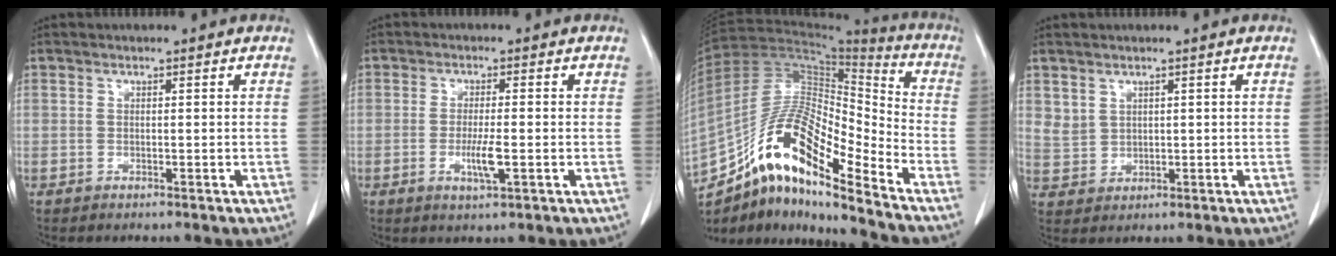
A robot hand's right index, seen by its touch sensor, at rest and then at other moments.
{"total": 4.1, "force": [-1.2, 0.4, 4.0], "torque": [-0.078, -0.008, -0.020]}
{"total": 18.4, "force": [-12.2, 3.9, 13.2], "torque": [-0.254, 0.028, -0.215]}
{"total": 2.8, "force": [1.7, 2.1, 0.7], "torque": [-0.011, -0.004, 0.042]}